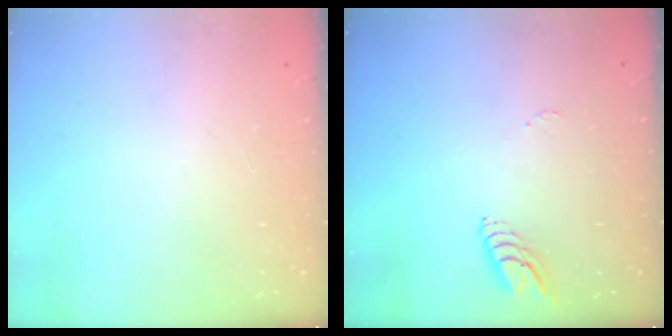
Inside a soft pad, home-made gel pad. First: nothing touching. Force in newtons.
{"total": 5.9, "press": 5.8, "slide": 0.7}